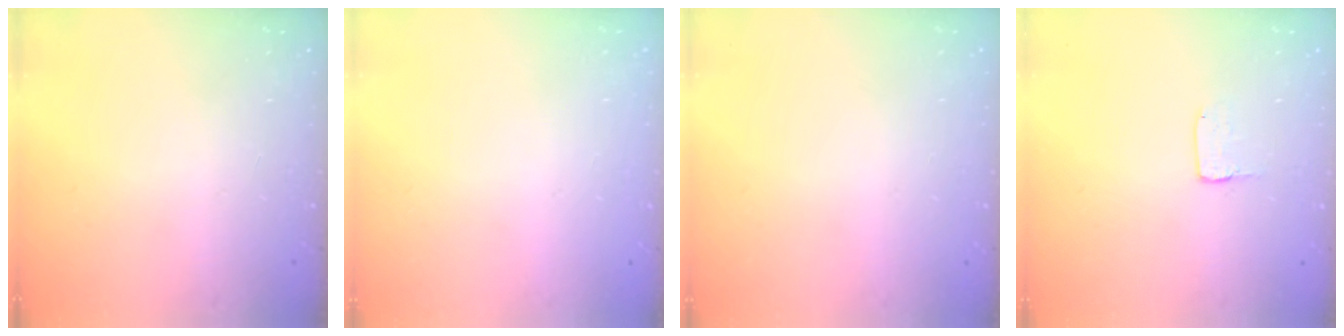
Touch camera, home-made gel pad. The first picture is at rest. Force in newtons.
{"total": 0.0}
{"total": 0.0}
{"total": 2.0, "press": 2.0, "slide": 0.0}